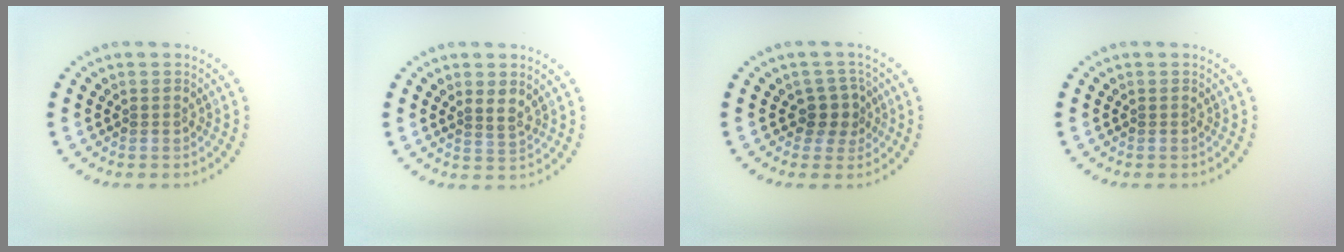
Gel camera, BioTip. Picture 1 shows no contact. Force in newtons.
{"total": 1.5, "press": 1.2, "slide": 0.9}
{"total": 2.3, "press": 1.8, "slide": 1.3}
{"total": 0.0}